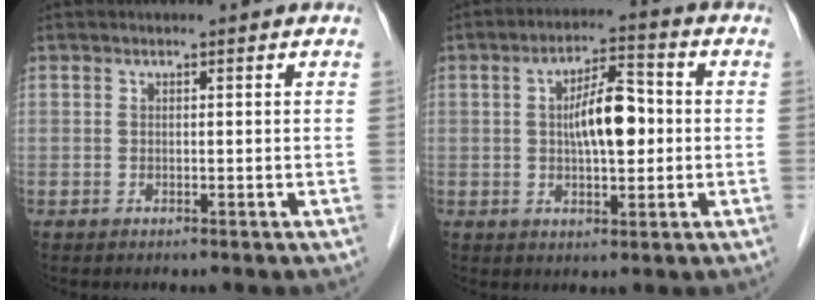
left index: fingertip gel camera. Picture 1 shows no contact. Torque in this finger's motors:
{"motor_torque": [0.10, -0.01, 0.35, 0.08]}